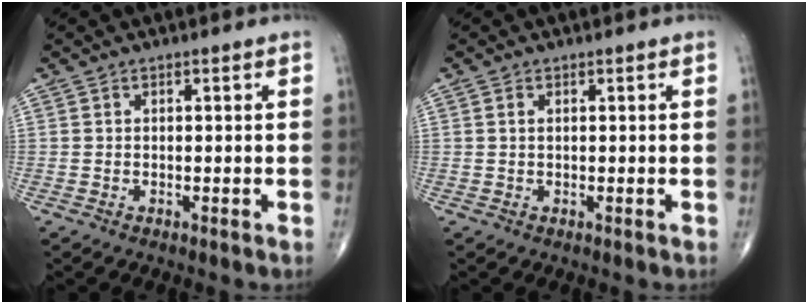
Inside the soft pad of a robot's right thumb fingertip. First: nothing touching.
{"total": 0.7, "force": [0.3, 0.4, 0.6], "torque": [-0.014, 0.004, 0.005]}